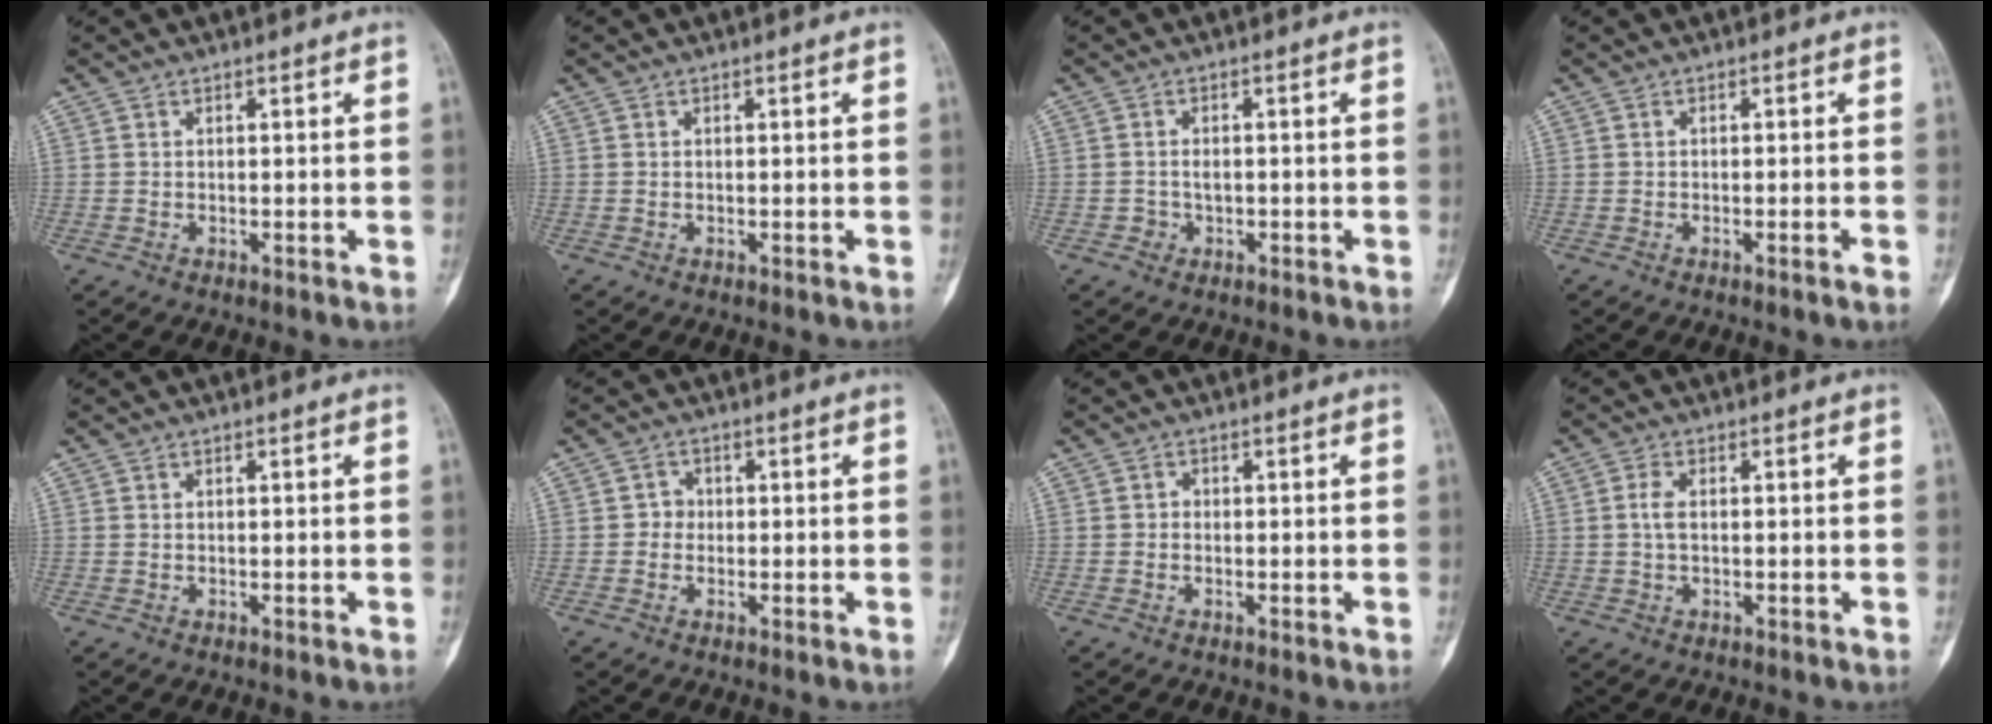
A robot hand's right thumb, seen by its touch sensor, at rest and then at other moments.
{"total": 0.0}
{"total": 1.7, "force": [-0.6, 1.4, 0.8], "torque": [-0.005, 0.008, -0.008]}
{"total": 1.5, "force": [-0.9, -0.2, 1.1], "torque": [-0.021, 0.000, -0.012]}
{"total": 0.0}
{"total": 1.9, "force": [-0.2, 1.8, 0.7], "torque": [0.003, 0.008, -0.010]}
{"total": 0.9, "force": [-0.2, 0.9, 0.4], "torque": [0.000, 0.004, -0.007]}
{"total": 2.5, "force": [0.1, 1.3, 2.1], "torque": [-0.048, 0.004, -0.001]}